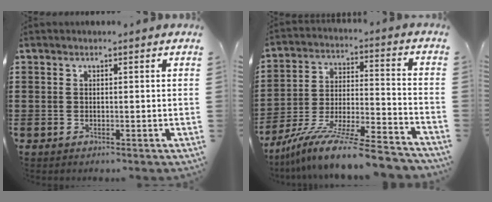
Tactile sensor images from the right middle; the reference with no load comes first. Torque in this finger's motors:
{"motor_torque": [1.48, -0.66, 0.36, 0.21]}